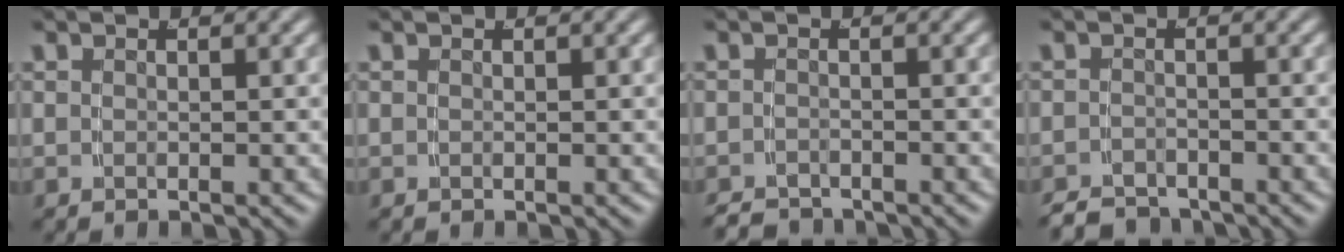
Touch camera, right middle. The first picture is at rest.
{"total": 0.0}
{"total": 2.5, "force": [-2.5, 0.1, -0.1], "torque": [0.006, -0.016, -0.037]}
{"total": 3.3, "force": [-3.3, 0.6, 0.2], "torque": [0.006, -0.016, -0.052]}